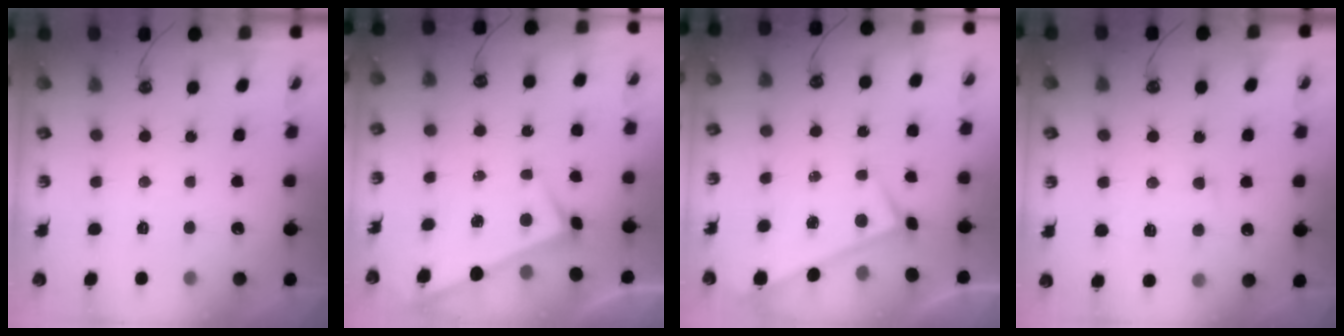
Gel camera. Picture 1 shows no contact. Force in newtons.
{"total": 2.7, "press": 2.7, "slide": 0.1}
{"total": 0.0}
{"total": 1.1, "press": 0.7, "slide": 0.9}